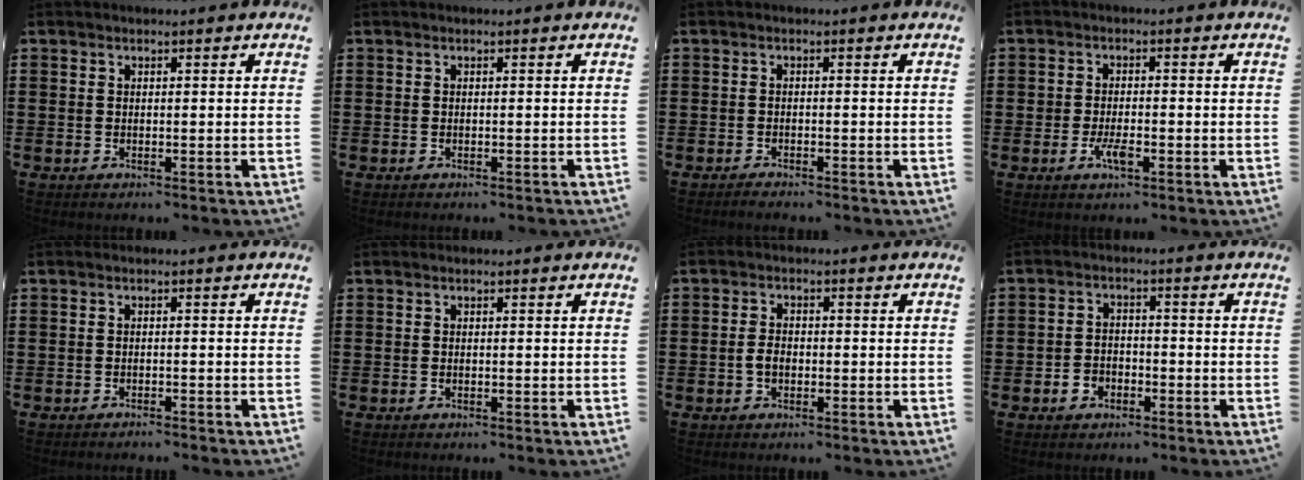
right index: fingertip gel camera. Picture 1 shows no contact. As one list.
[{"total": 0.0}, {"total": 1.0, "force": [-1.0, 0.1, -0.1], "torque": [-0.002, 0.003, -0.021]}, {"total": 3.1, "force": [-1.4, 1.2, 2.5], "torque": [-0.058, -0.003, -0.028]}, {"total": 0.8, "force": [-0.8, 0.0, 0.0], "torque": [-0.004, 0.001, -0.017]}, {"total": 0.0}, {"total": 2.2, "force": [-0.6, 1.3, 1.6], "torque": [-0.040, 0.001, -0.013]}, {"total": 2.4, "force": [-1.6, 1.8, 0.7], "torque": [-0.016, 0.005, -0.033]}]